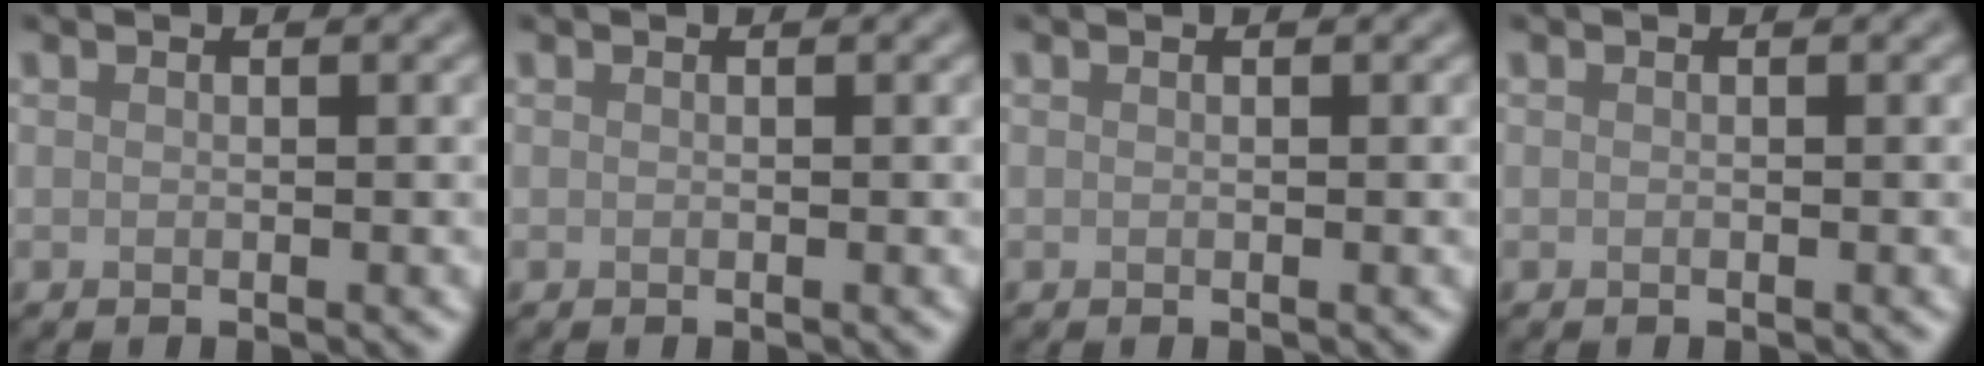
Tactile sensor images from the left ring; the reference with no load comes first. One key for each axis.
{"total": 0.0}
{"total": 0.0}
{"total": 0.0}